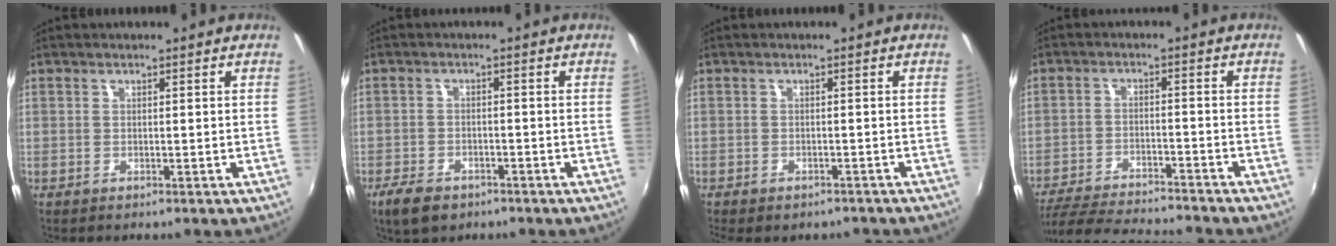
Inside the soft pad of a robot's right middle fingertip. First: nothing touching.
{"total": 6.0, "force": [-4.1, 3.3, 2.9], "torque": [-0.081, -0.009, -0.067]}
{"total": 5.5, "force": [-4.4, 2.3, 2.5], "torque": [-0.053, -0.022, -0.052]}
{"total": 15.8, "force": [-14.2, 1.6, 6.7], "torque": [-0.142, -0.020, -0.222]}